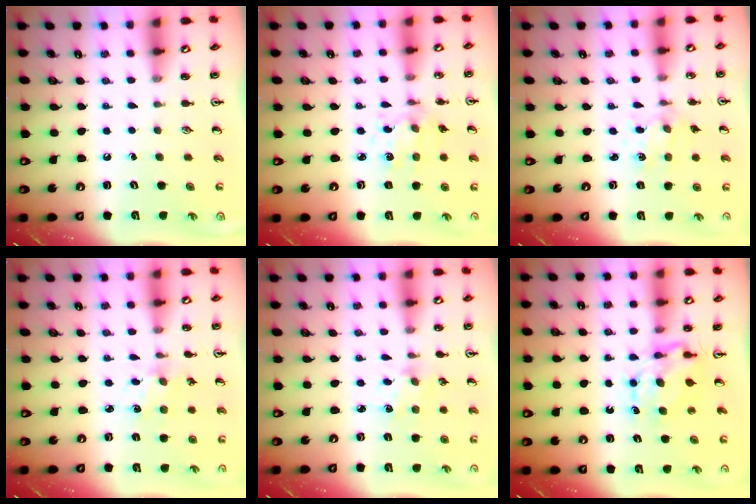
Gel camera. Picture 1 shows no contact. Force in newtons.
{"total": 3.8, "press": 3.6, "slide": 1.2}
{"total": 2.0, "press": 2.0, "slide": 0.2}
{"total": 2.3, "press": 2.3, "slide": 0.4}
{"total": 2.0, "press": 2.0, "slide": 0.3}
{"total": 7.4, "press": 7.4, "slide": 0.6}